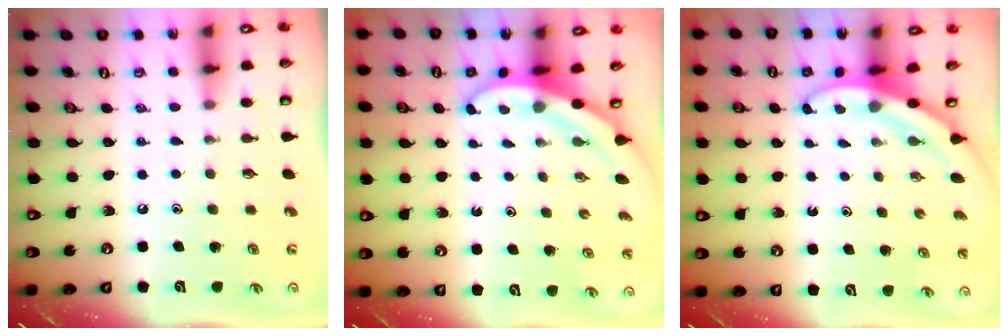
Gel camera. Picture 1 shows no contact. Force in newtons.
{"total": 3.3, "press": 3.3, "slide": 0.0}
{"total": 3.4, "press": 3.4, "slide": 0.2}